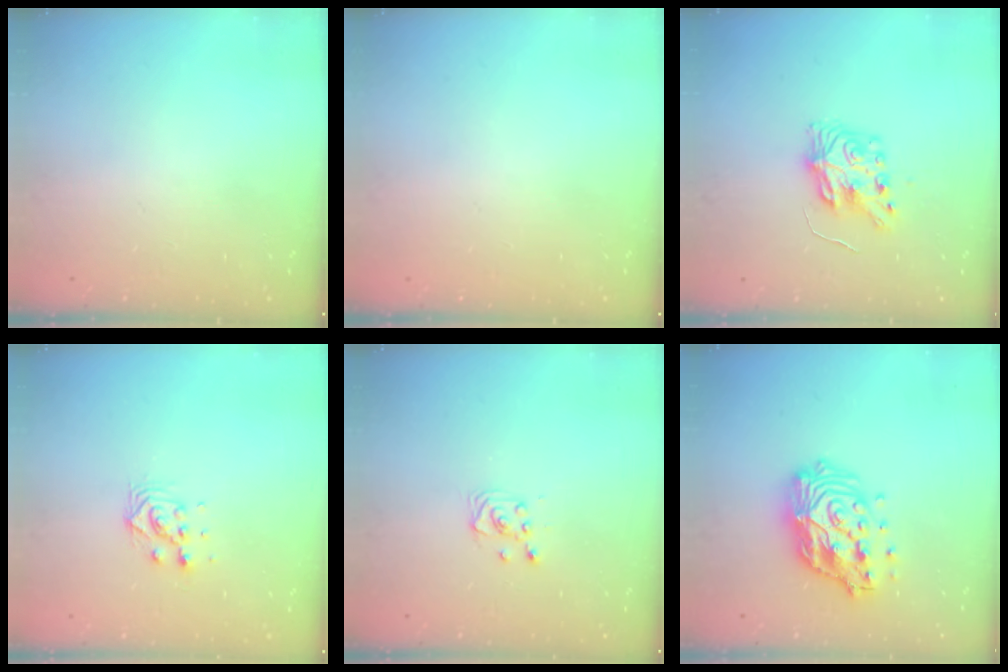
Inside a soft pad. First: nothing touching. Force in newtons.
{"total": 0.0}
{"total": 8.5, "press": 8.5, "slide": 0.3}
{"total": 6.1, "press": 6.1, "slide": 0.2}
{"total": 2.9, "press": 2.9, "slide": 0.4}
{"total": 17.1, "press": 17.0, "slide": 1.5}